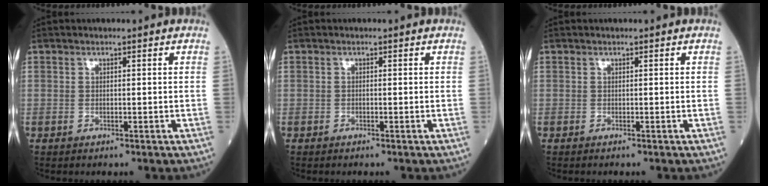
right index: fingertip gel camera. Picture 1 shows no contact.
{"total": 0.0}
{"total": 0.0}